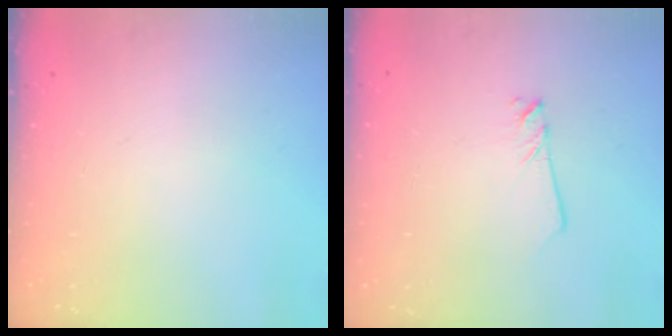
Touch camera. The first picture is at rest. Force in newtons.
{"total": 2.0, "press": 2.0, "slide": 0.1}